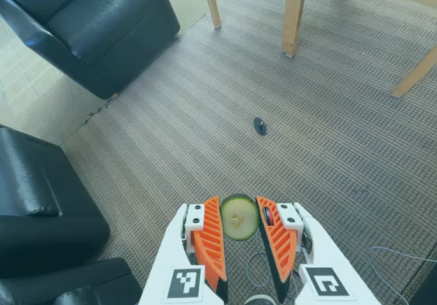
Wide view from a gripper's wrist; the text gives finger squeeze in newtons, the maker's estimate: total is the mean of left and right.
{"total": 9.0, "left": 8.9, "right": 9.0}